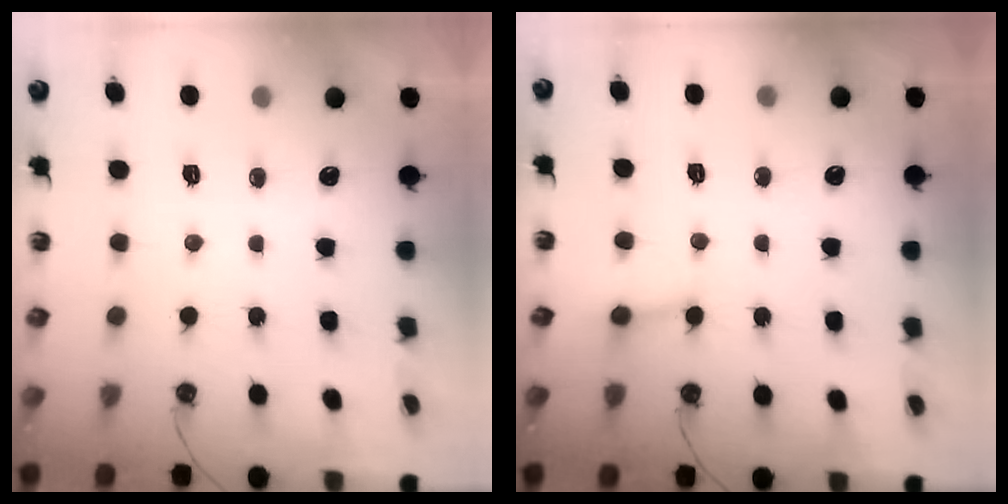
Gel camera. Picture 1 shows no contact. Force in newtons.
{"total": 3.4, "press": 3.3, "slide": 0.8}